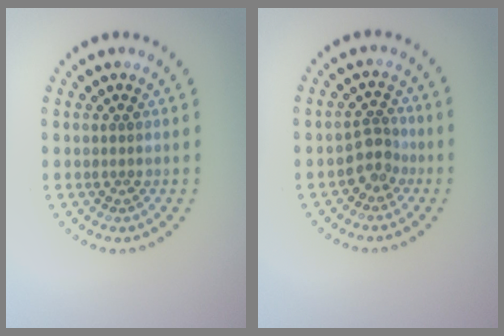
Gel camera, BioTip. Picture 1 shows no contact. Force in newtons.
{"total": 2.3, "press": 1.7, "slide": 1.4}